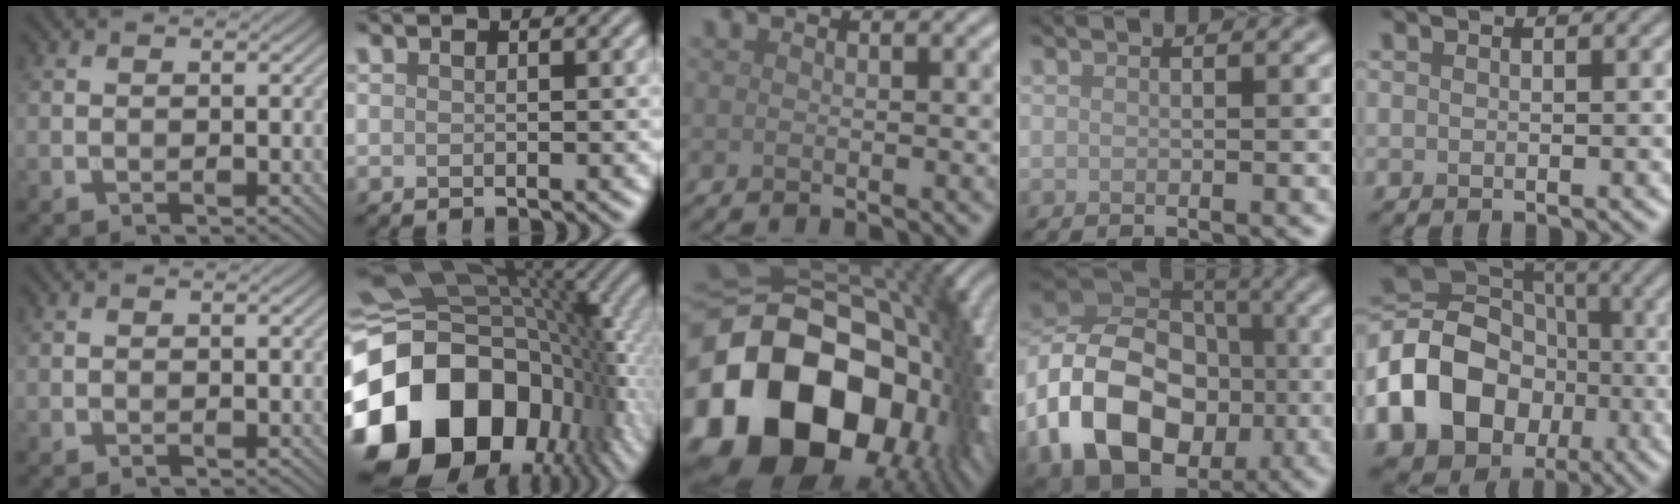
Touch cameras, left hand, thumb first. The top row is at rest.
{"index": {"total": 19.4, "force": [-5.7, 13.7, 12.4], "torque": [-0.254, -0.030, -0.092]}, "middle": {"total": 22.2, "force": [-4.8, 15.5, 15.1], "torque": [-0.303, -0.042, -0.061]}, "ring": {"total": 14.2, "force": [-4.0, 10.7, 8.3], "torque": [-0.174, -0.009, -0.077]}, "little": {"total": 15.2, "force": [-4.5, 12.3, 7.7], "torque": [-0.184, -0.007, -0.099]}}